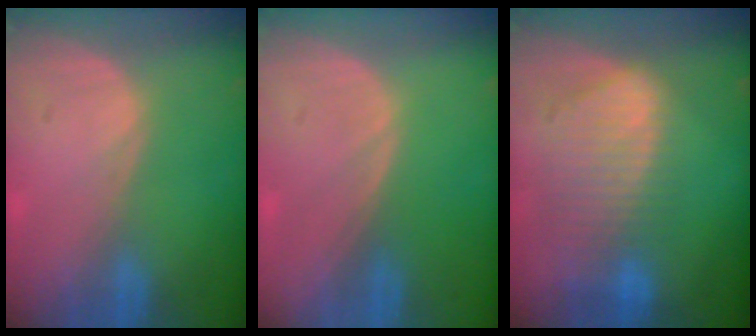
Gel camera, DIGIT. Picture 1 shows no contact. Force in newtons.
{"total": 0.0}
{"total": 9.3, "press": 8.1, "slide": 4.5}